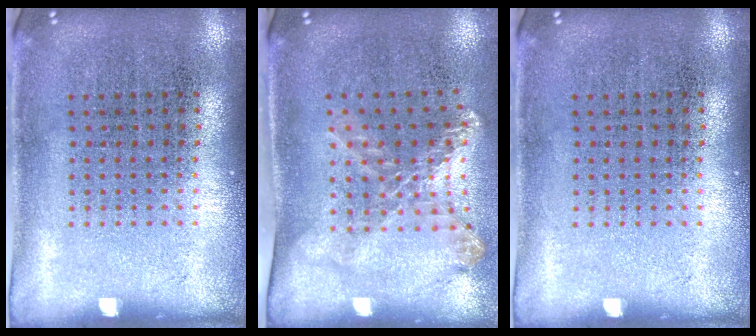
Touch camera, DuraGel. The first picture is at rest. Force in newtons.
{"total": 1.7, "press": 1.3, "slide": 1.0}
{"total": 0.0}